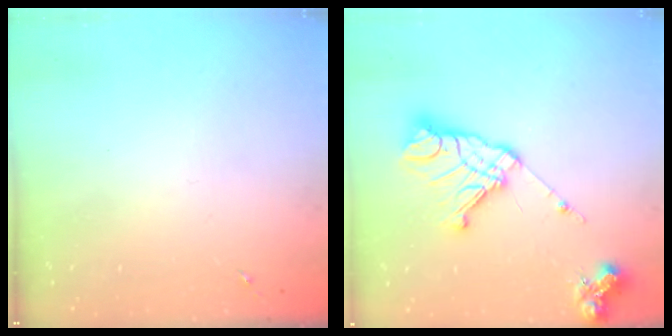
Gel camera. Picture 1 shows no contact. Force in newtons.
{"total": 18.6, "press": 18.5, "slide": 2.1}